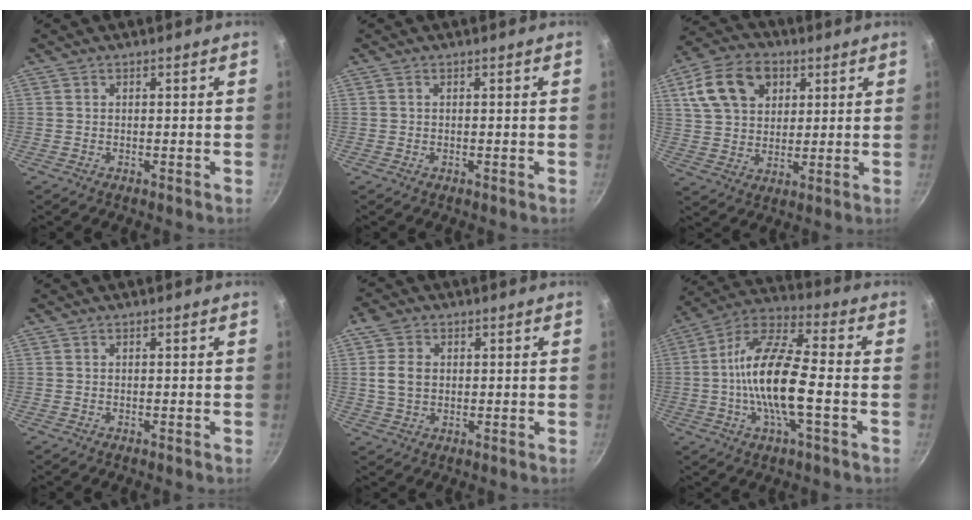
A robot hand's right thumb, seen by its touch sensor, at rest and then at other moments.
{"total": 0.0}
{"total": 12.3, "force": [3.8, 9.1, 7.3], "torque": [-0.108, 0.008, 0.058]}
{"total": 0.0}
{"total": 5.9, "force": [0.9, 4.6, 3.7], "torque": [-0.056, -0.001, 0.013]}
{"total": 16.4, "force": [-2.4, 5.4, 15.3], "torque": [-0.289, 0.032, -0.062]}